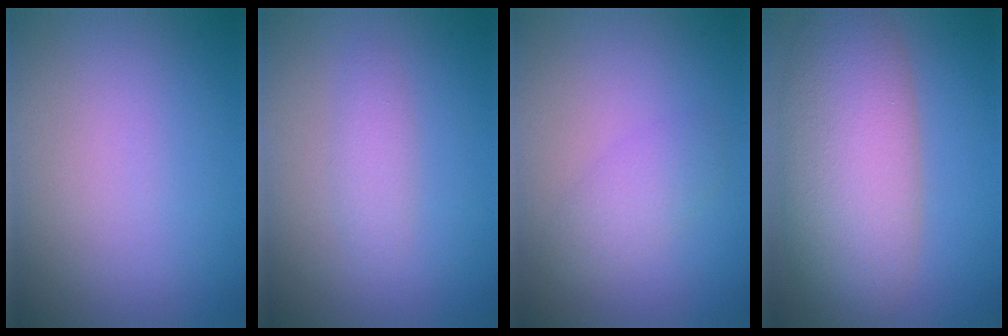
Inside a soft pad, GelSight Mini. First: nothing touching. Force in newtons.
{"total": 1.6, "press": 1.6, "slide": 0.0}
{"total": 2.3, "press": 2.3, "slide": 0.0}
{"total": 8.9, "press": 8.9, "slide": 0.4}